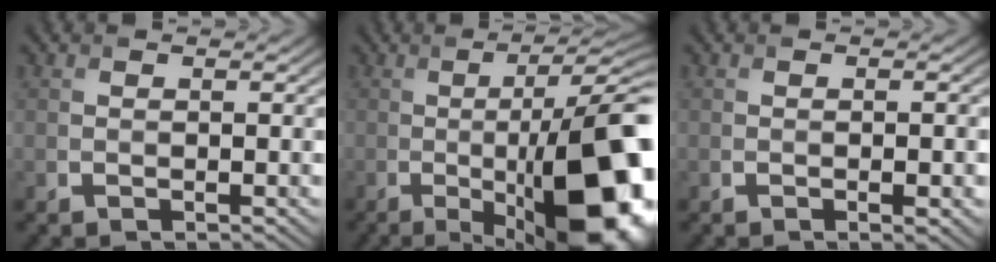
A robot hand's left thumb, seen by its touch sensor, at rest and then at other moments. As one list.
[{"total": 18.7, "force": [-3.9, 6.4, 17.2], "torque": [-0.219, -0.014, -0.052]}, {"total": 1.7, "force": [-0.4, 0.4, 1.6], "torque": [-0.023, 0.002, -0.006]}]